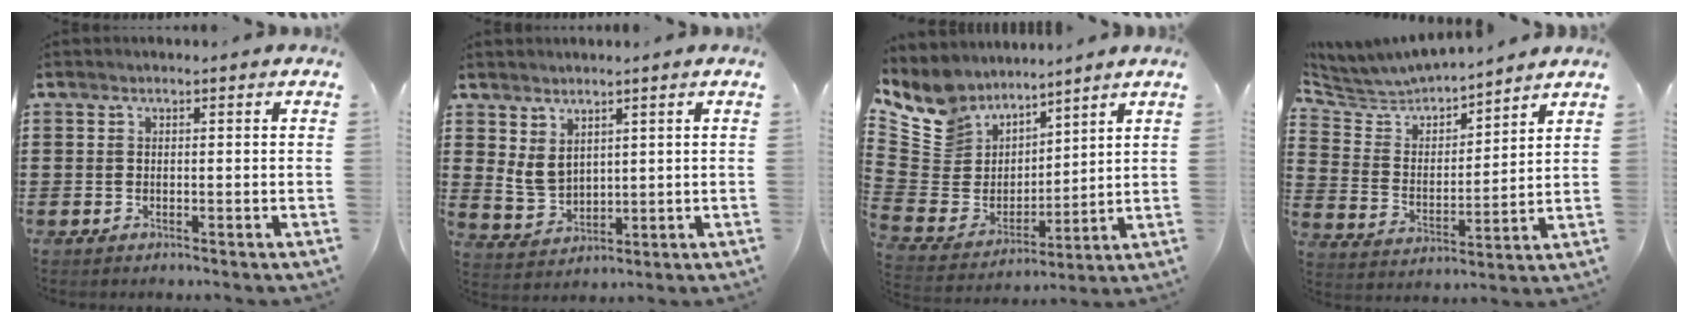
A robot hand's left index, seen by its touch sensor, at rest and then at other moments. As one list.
[{"total": 4.2, "force": [2.3, 2.8, 2.2], "torque": [-0.059, 0.002, 0.043]}, {"total": 9.6, "force": [7.5, 6.1, 0.4], "torque": [-0.068, -0.061, 0.150]}, {"total": 4.9, "force": [4.8, 1.2, 0.4], "torque": [-0.041, -0.034, 0.077]}]